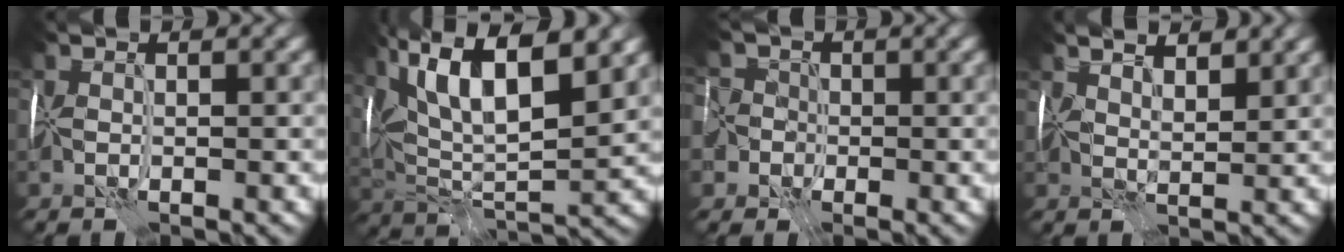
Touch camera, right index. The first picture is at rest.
{"total": 12.0, "force": [5.7, 4.2, 9.7], "torque": [-0.174, 0.011, 0.101]}
{"total": 8.7, "force": [-3.1, 7.2, 3.6], "torque": [-0.079, -0.006, -0.094]}
{"total": 3.3, "force": [2.5, 1.2, 1.7], "torque": [-0.029, 0.006, 0.039]}